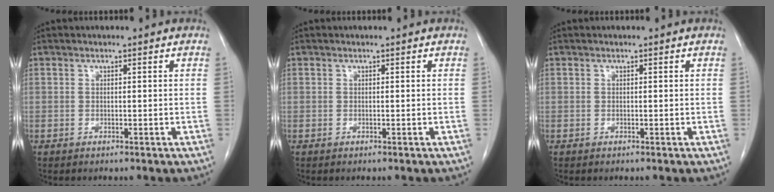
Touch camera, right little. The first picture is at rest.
{"total": 0.0}
{"total": 0.0}